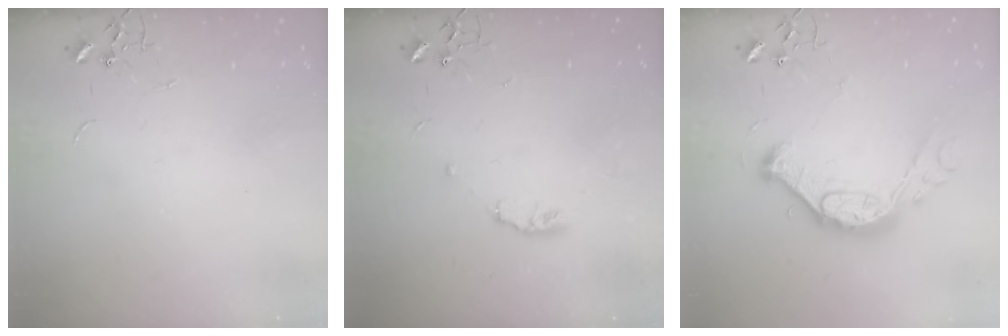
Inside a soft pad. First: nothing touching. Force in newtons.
{"total": 5.6, "press": 5.5, "slide": 0.8}
{"total": 14.9, "press": 14.9, "slide": 1.4}